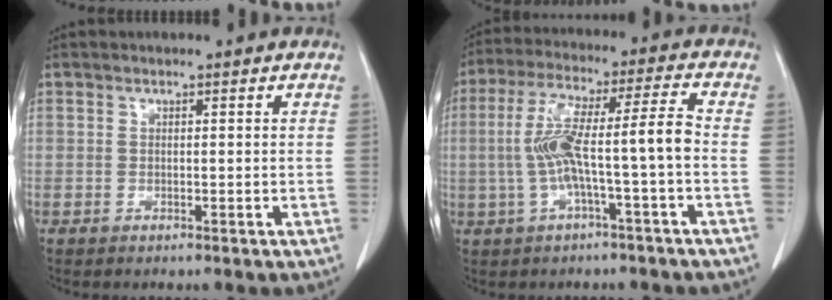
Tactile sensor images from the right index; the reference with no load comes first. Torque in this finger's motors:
{"motor_torque": [1.54, -0.05, 0.76, 0.21]}